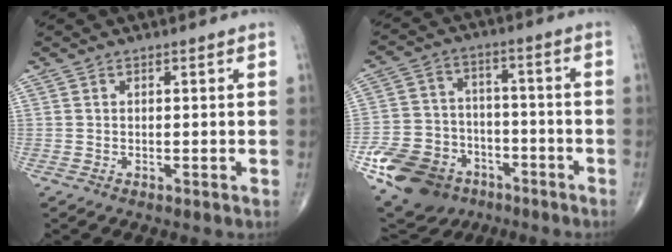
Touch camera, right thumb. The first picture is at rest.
{"total": 17.1, "force": [-8.9, 12.8, 7.0], "torque": [-0.117, 0.061, -0.143]}